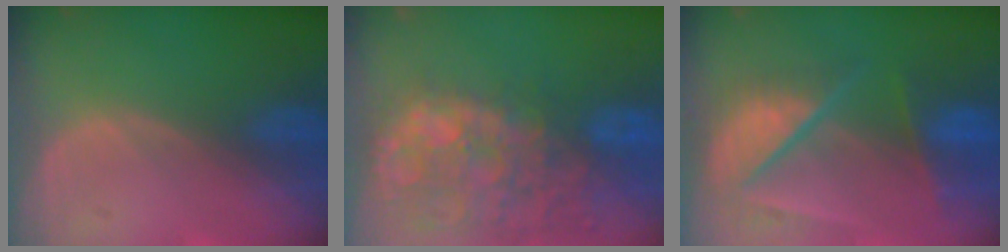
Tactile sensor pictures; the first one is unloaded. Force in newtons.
{"total": 14.2, "press": 11.6, "slide": 8.1}
{"total": 9.4, "press": 8.2, "slide": 4.6}